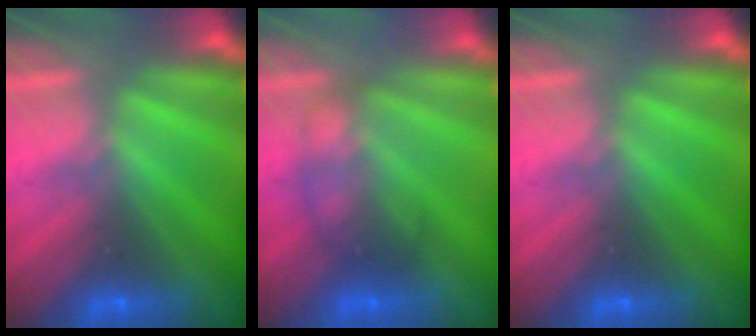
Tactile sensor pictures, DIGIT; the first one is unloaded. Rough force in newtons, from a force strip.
{"total": 1.8}
{"total": 0.0}